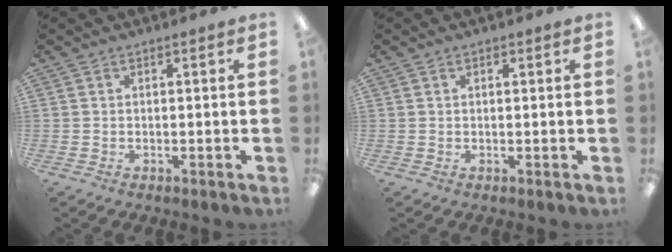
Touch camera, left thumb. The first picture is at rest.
{"total": 0.6, "force": [0.4, 0.4, 0.3], "torque": [-0.006, 0.002, 0.007]}